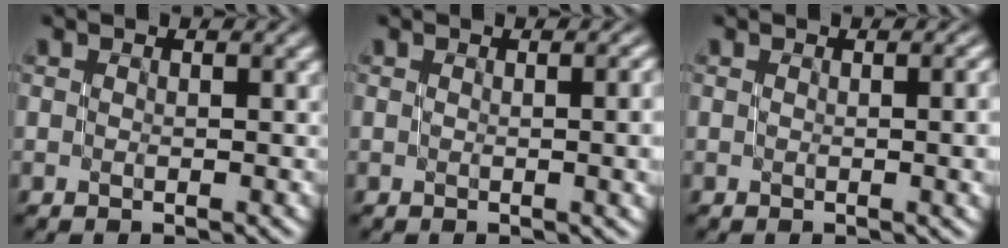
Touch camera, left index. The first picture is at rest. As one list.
[{"total": 4.5, "force": [0.0, 1.9, 4.1], "torque": [-0.028, 0.006, -0.001]}, {"total": 4.1, "force": [0.0, 1.7, 3.7], "torque": [-0.028, 0.006, -0.001]}]